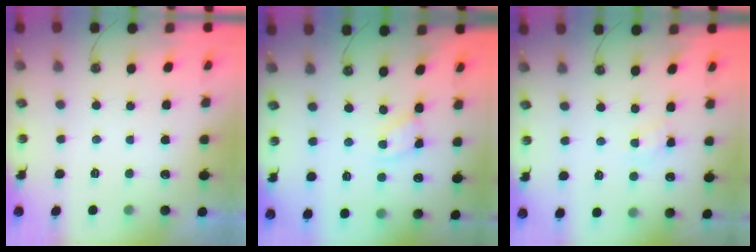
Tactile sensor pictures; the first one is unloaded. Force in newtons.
{"total": 2.7, "press": 2.7, "slide": 0.4}
{"total": 3.3, "press": 3.2, "slide": 0.5}